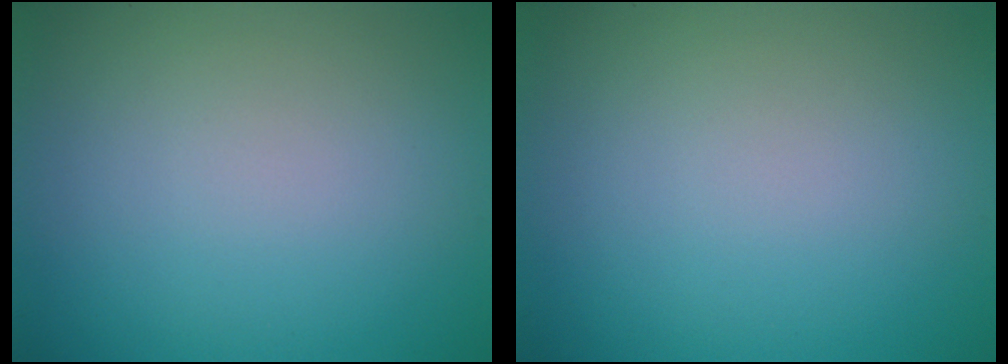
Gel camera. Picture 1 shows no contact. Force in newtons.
{"total": 0.0}